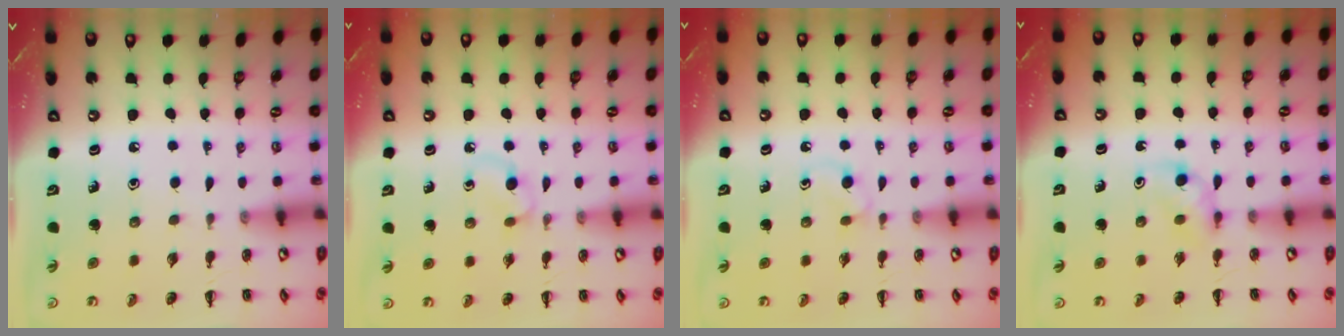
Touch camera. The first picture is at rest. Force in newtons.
{"total": 2.4, "press": 2.1, "slide": 1.1}
{"total": 2.6, "press": 2.3, "slide": 1.2}
{"total": 2.7, "press": 2.4, "slide": 1.1}